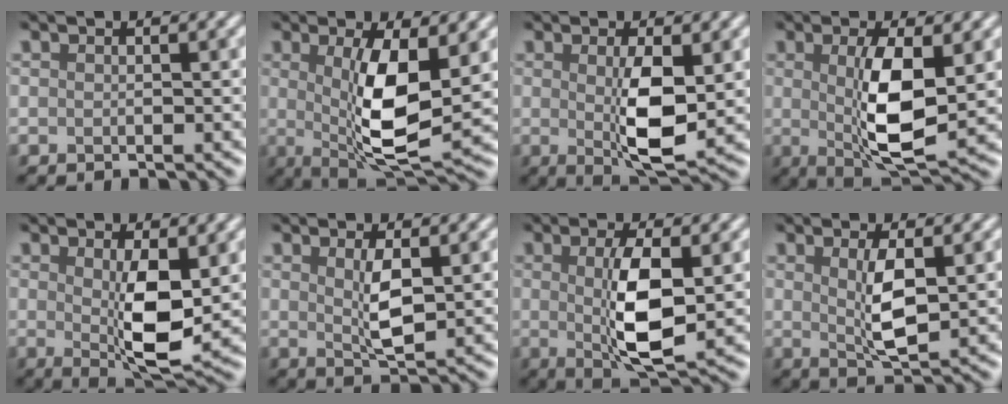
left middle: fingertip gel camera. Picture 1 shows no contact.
{"total": 7.8, "force": [0.4, 2.3, 7.4], "torque": [-0.133, -0.012, 0.012]}
{"total": 4.7, "force": [0.1, 1.2, 4.6], "torque": [-0.087, -0.011, 0.006]}
{"total": 6.7, "force": [0.3, 2.0, 6.4], "torque": [-0.119, -0.011, 0.009]}
{"total": 5.2, "force": [0.3, 1.4, 5.0], "torque": [-0.087, -0.014, 0.011]}
{"total": 2.8, "force": [0.6, 0.7, 2.6], "torque": [-0.056, -0.007, 0.014]}
{"total": 6.0, "force": [0.0, 1.8, 5.8], "torque": [-0.111, -0.009, 0.005]}
{"total": 3.6, "force": [0.5, 0.9, 3.4], "torque": [-0.070, -0.007, 0.014]}